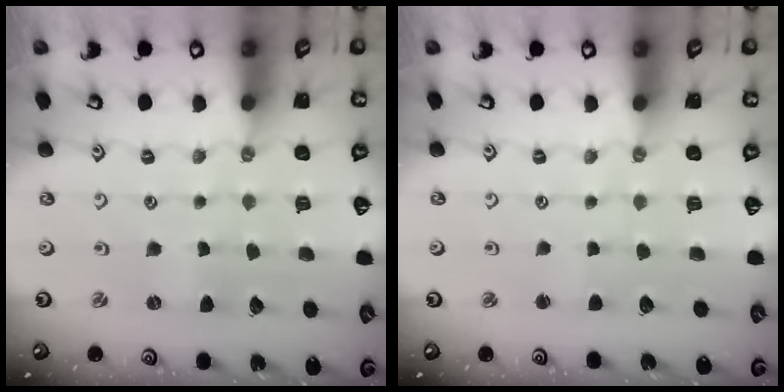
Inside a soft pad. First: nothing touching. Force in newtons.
{"total": 1.3, "press": 1.3, "slide": 0.2}